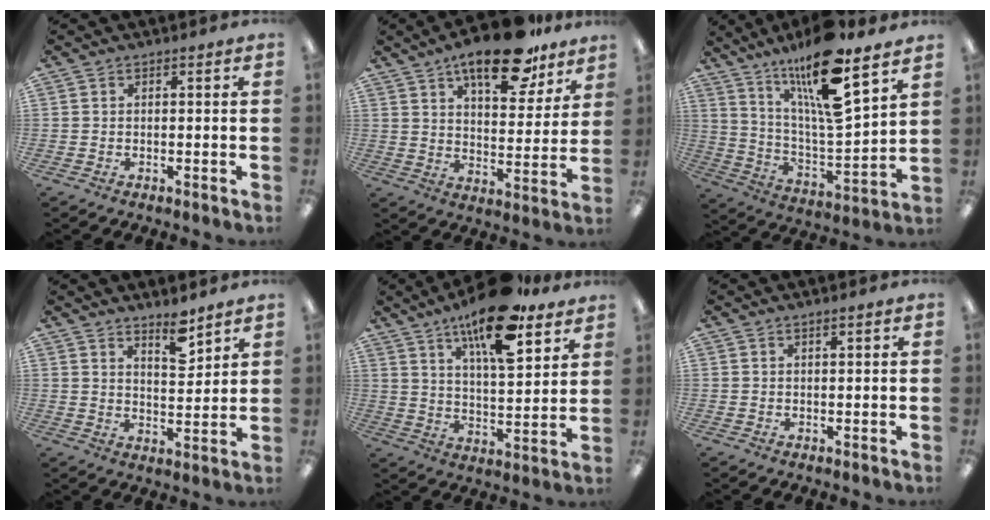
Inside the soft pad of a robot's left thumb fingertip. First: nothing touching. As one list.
[{"total": 17.2, "force": [12.4, 6.6, 9.9], "torque": [-0.136, -0.069, 0.205]}, {"total": 18.3, "force": [13.4, 3.1, 12.1], "torque": [-0.225, -0.081, 0.220]}, {"total": 6.8, "force": [5.7, 2.1, 3.1], "torque": [-0.027, -0.045, 0.094]}, {"total": 17.1, "force": [12.0, 5.7, 10.9], "torque": [-0.175, -0.064, 0.198]}, {"total": 0.9, "force": [0.7, 0.1, 0.5], "torque": [-0.011, 0.000, 0.013]}]